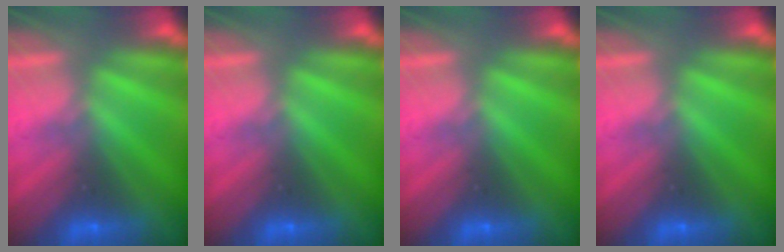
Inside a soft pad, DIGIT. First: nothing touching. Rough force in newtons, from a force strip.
{"total": 0.0}
{"total": 0.0}
{"total": 0.0}